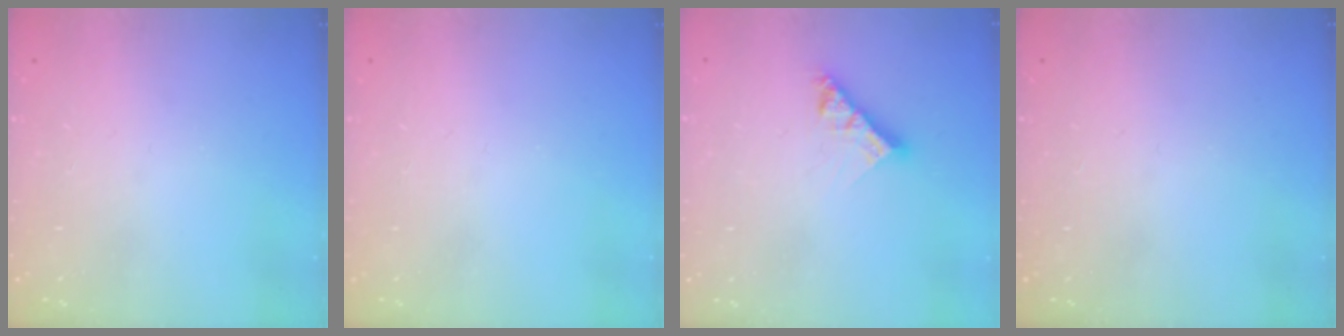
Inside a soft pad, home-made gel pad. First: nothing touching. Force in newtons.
{"total": 0.0}
{"total": 8.8, "press": 8.7, "slide": 0.8}
{"total": 0.0}